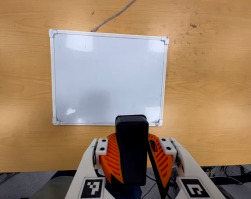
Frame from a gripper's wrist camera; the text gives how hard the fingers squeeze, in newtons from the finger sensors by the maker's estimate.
{"total": 10.4, "left": 10.3, "right": 10.5}